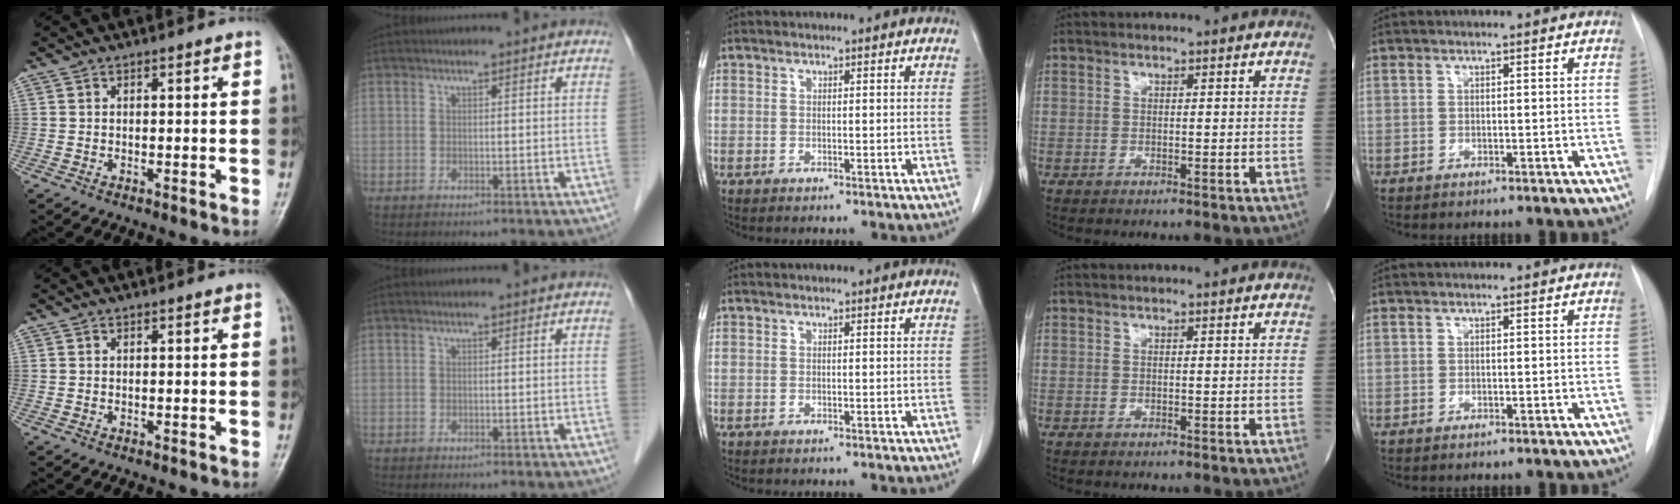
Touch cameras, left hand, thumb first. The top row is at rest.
{}